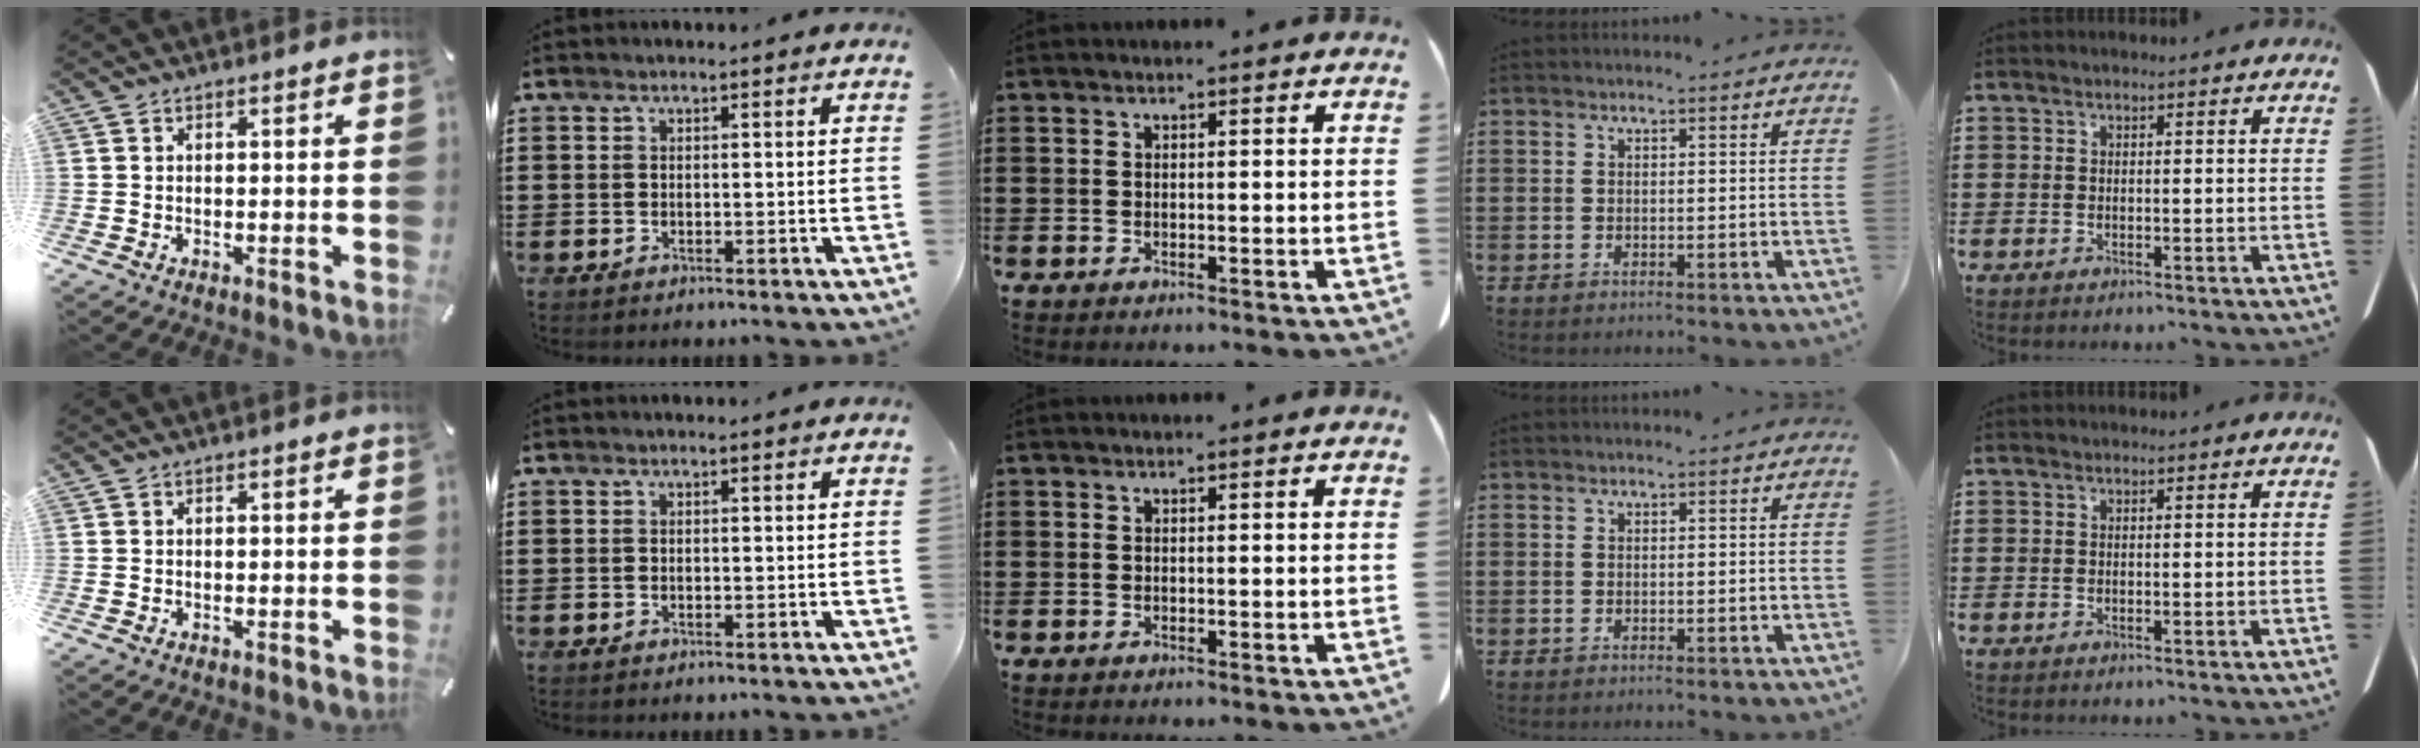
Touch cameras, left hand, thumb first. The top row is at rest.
{}